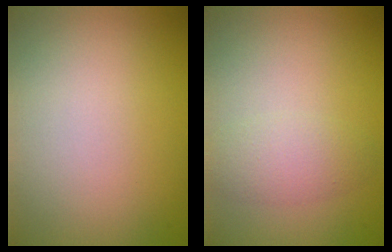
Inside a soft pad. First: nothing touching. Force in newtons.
{"total": 2.5, "press": 2.5, "slide": 0.1}